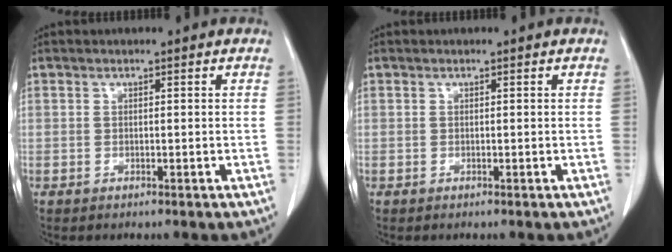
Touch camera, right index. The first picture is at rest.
{"total": 0.0}